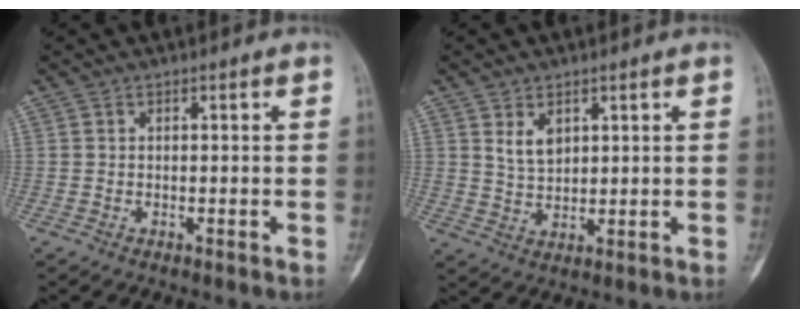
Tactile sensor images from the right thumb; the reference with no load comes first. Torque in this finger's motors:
{"motor_torque": [-0.64, 0.69, 0.31, 0.44, 0.03]}